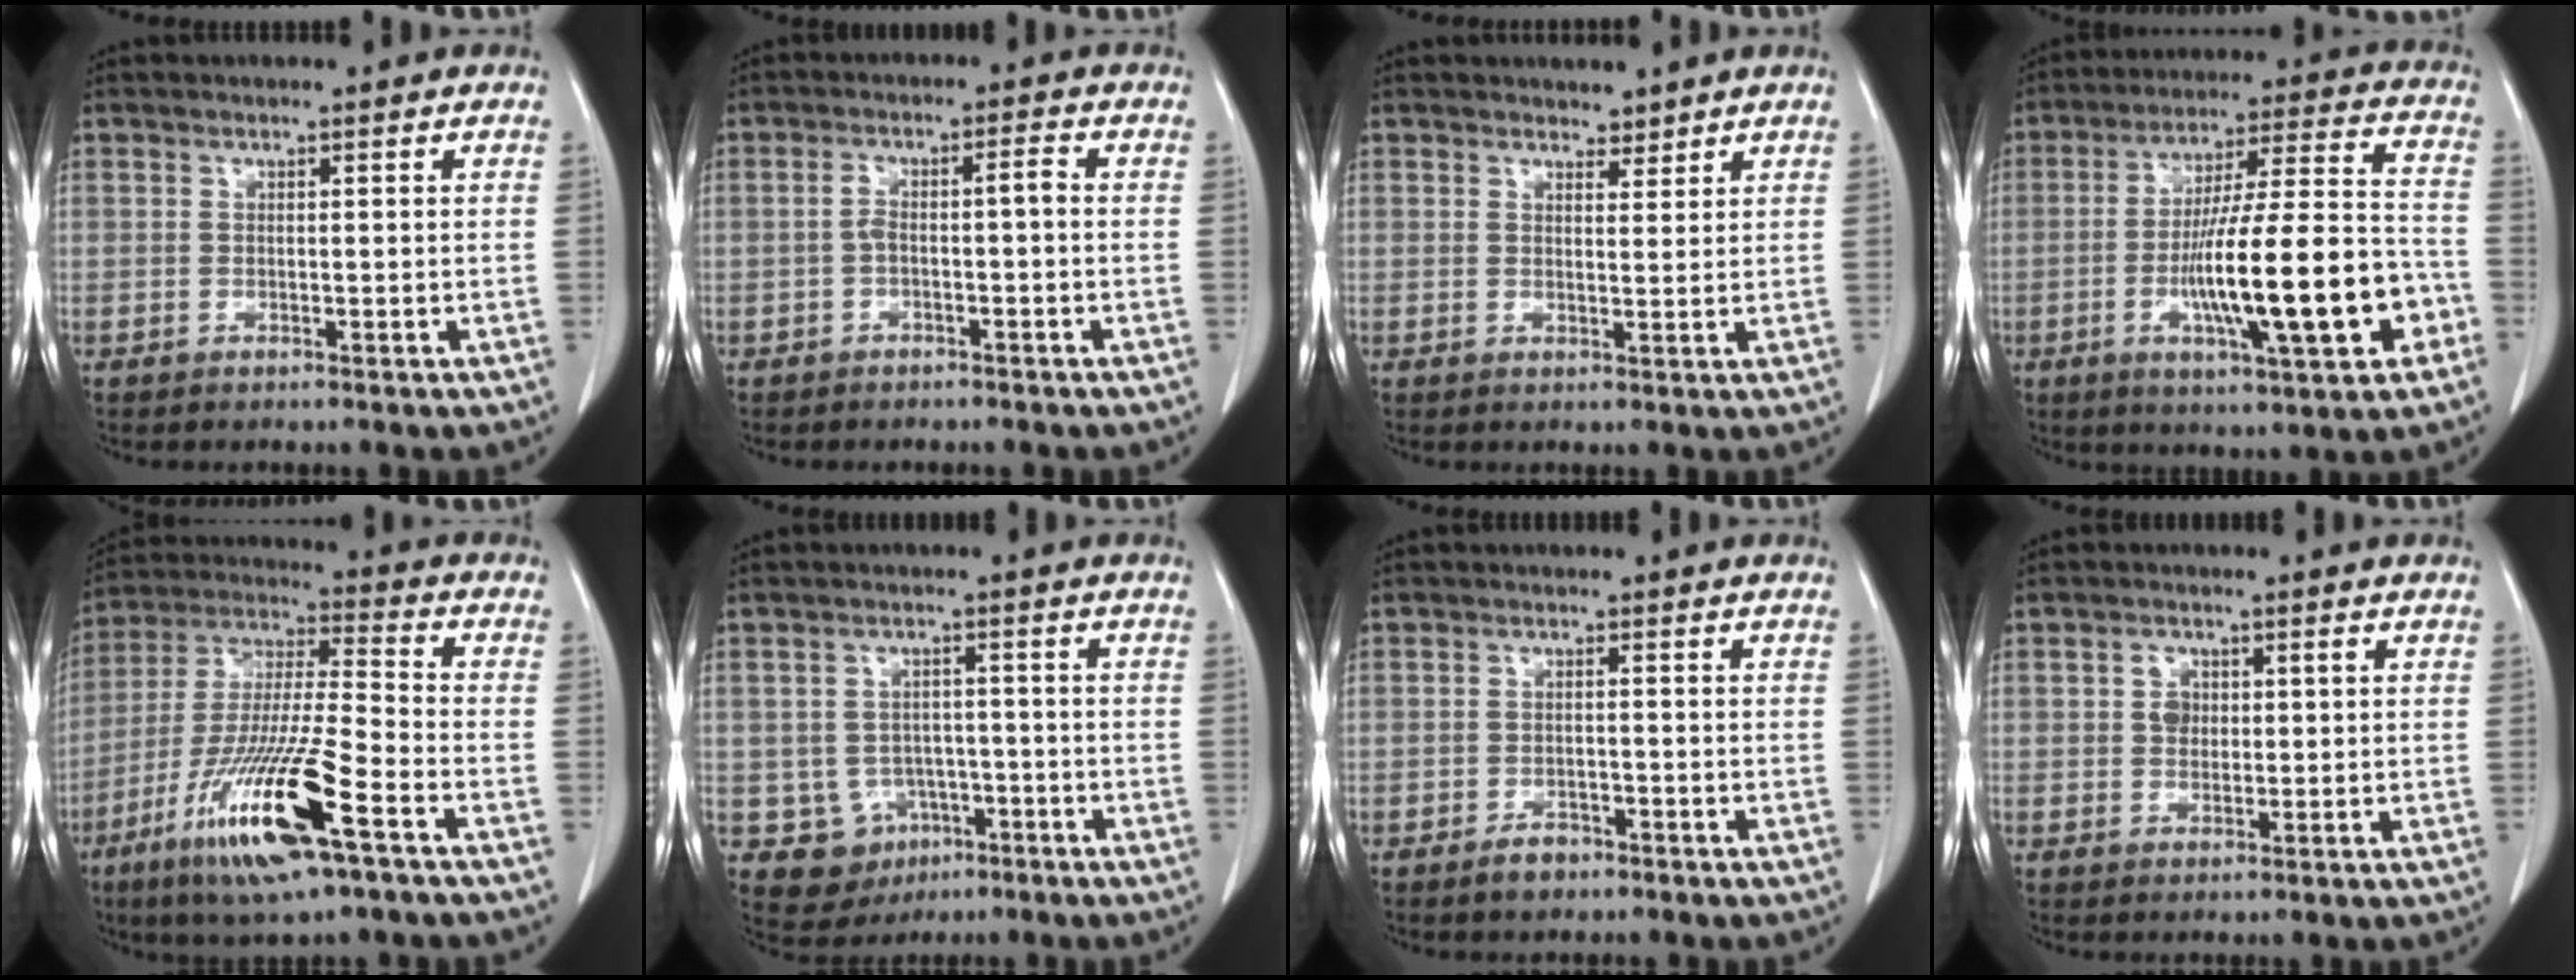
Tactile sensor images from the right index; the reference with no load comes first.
{"total": 3.4, "force": [-0.7, 0.7, 3.2], "torque": [-0.060, 0.019, -0.009]}
{"total": 2.5, "force": [2.3, 0.9, 0.4], "torque": [-0.001, 0.000, 0.036]}
{"total": 19.3, "force": [-5.5, 2.5, 18.3], "torque": [-0.301, 0.005, -0.080]}
{"total": 17.9, "force": [-8.8, 1.4, 15.5], "torque": [-0.327, -0.036, -0.164]}
{"total": 6.8, "force": [-2.4, 6.2, 1.3], "torque": [-0.020, 0.009, -0.025]}
{"total": 2.5, "force": [-1.8, 1.4, 1.0], "torque": [-0.016, 0.004, -0.023]}
{"total": 2.9, "force": [0.6, 2.2, 1.7], "torque": [-0.027, 0.007, 0.010]}